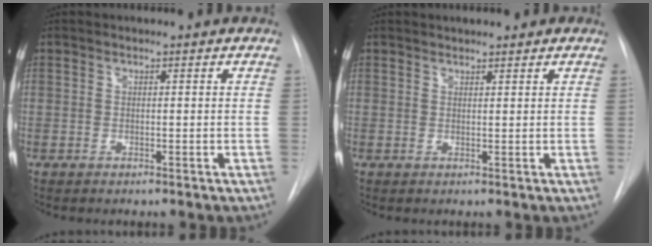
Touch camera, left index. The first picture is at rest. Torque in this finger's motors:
{"motor_torque": [0.11, -0.31, -0.20, 0.00]}